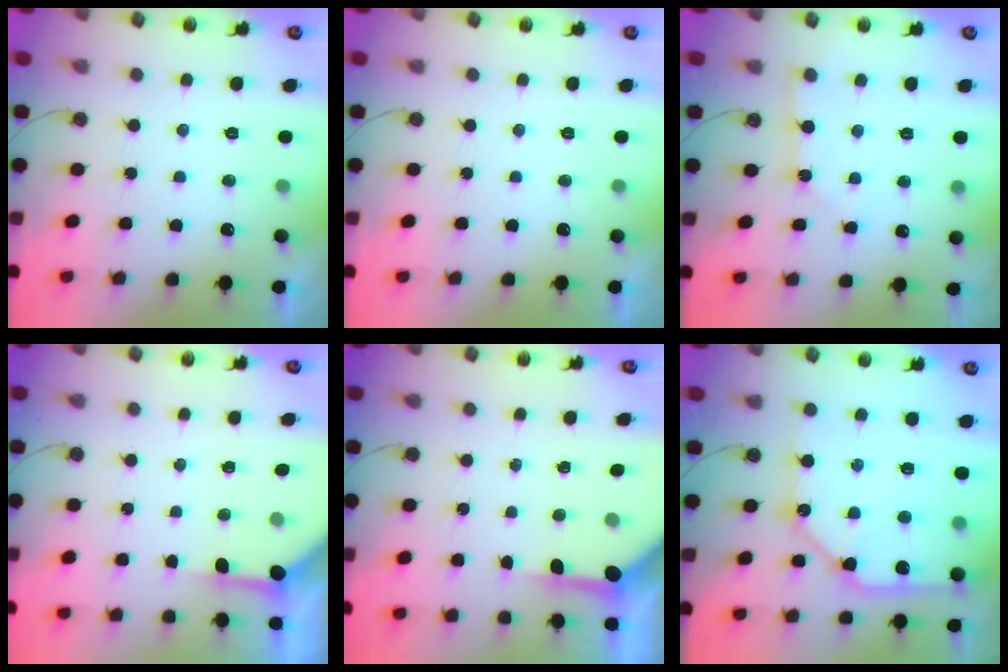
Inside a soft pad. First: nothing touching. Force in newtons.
{"total": 0.0}
{"total": 3.0, "press": 3.0, "slide": 0.4}
{"total": 3.9, "press": 3.8, "slide": 0.5}
{"total": 5.1, "press": 5.1, "slide": 0.4}
{"total": 13.7, "press": 13.6, "slide": 1.6}